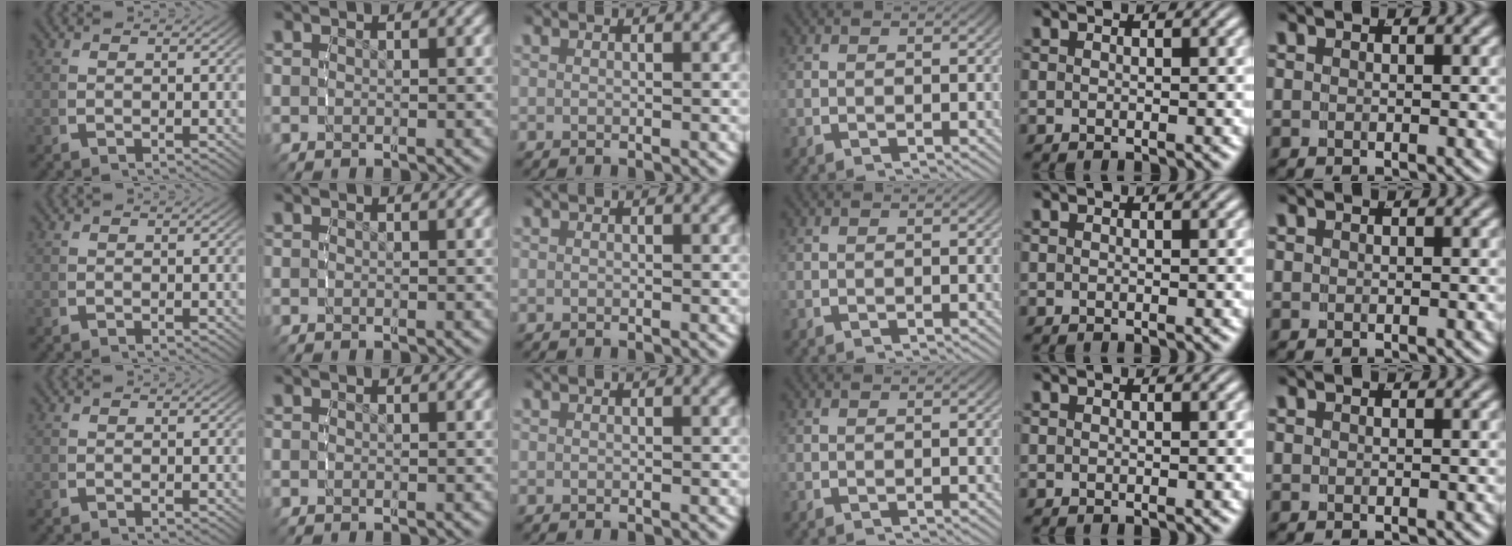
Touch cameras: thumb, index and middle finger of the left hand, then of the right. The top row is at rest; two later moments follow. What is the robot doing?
{"motion": "reach", "object": "paper"}